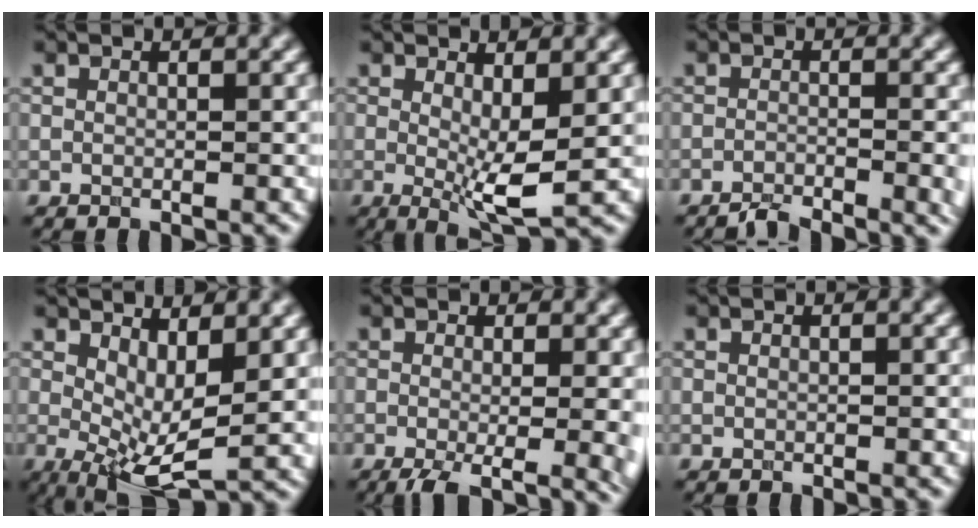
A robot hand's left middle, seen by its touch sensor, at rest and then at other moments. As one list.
[{"total": 4.6, "force": [0.1, 1.1, 4.5], "torque": [-0.073, -0.015, 0.004]}, {"total": 3.6, "force": [-2.4, 0.9, 2.4], "torque": [-0.034, -0.005, -0.044]}, {"total": 6.3, "force": [1.4, 2.6, 5.6], "torque": [-0.103, -0.014, 0.027]}, {"total": 7.0, "force": [-1.6, 2.8, 6.2], "torque": [-0.089, -0.022, -0.017]}, {"total": 0.0}]